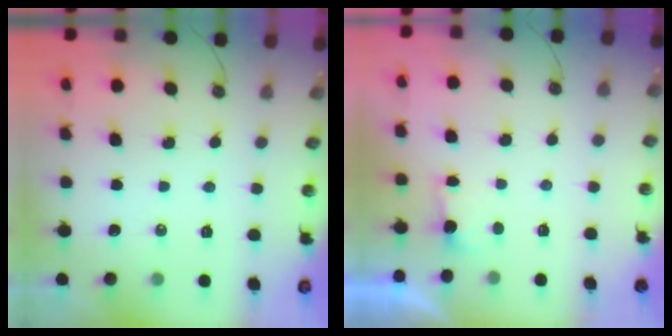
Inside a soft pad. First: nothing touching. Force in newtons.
{"total": 0.8, "press": 0.4, "slide": 0.7}